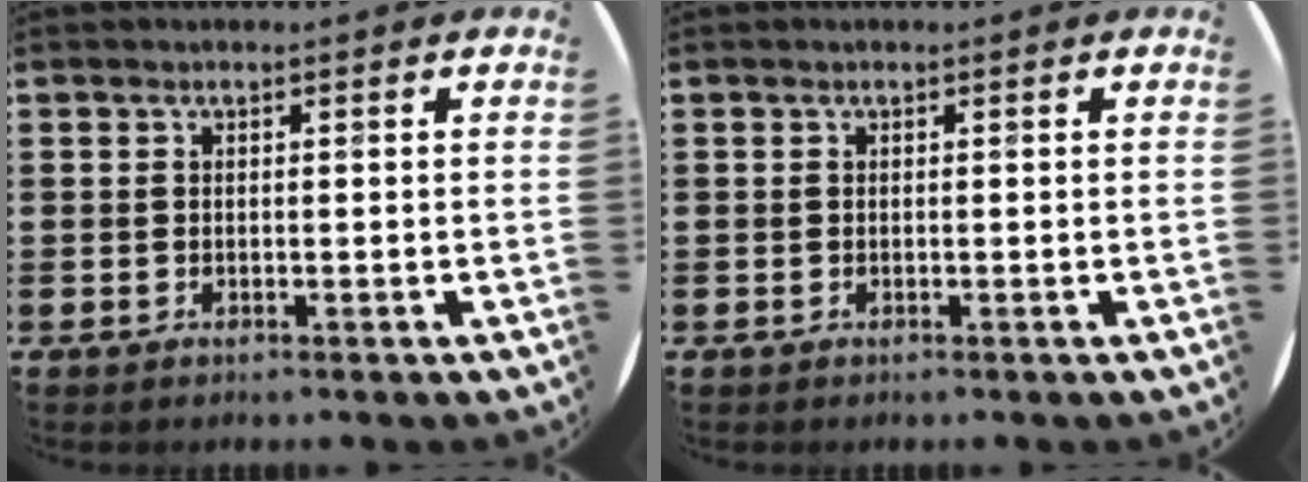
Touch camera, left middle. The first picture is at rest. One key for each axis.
{"total": 0.0}